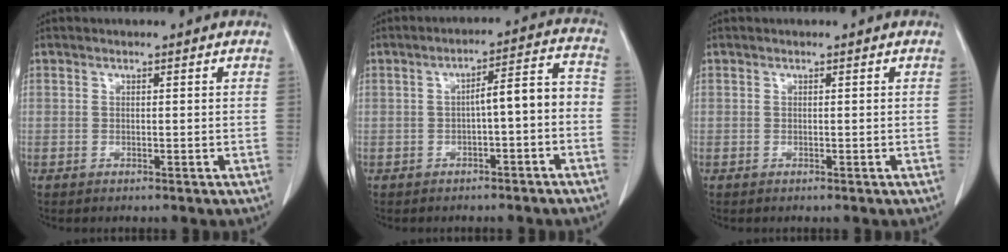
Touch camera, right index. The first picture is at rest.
{"total": 6.4, "force": [-1.6, 1.3, 6.1], "torque": [-0.080, 0.035, -0.024]}
{"total": 0.0}